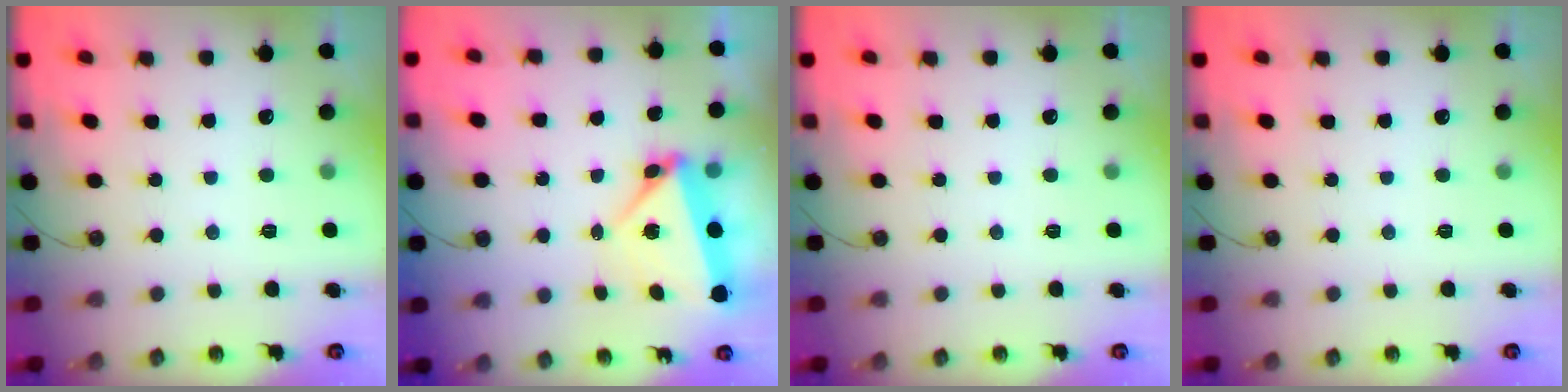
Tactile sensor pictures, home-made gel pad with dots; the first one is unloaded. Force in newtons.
{"total": 6.7, "press": 6.6, "slide": 0.9}
{"total": 0.0}
{"total": 0.0}